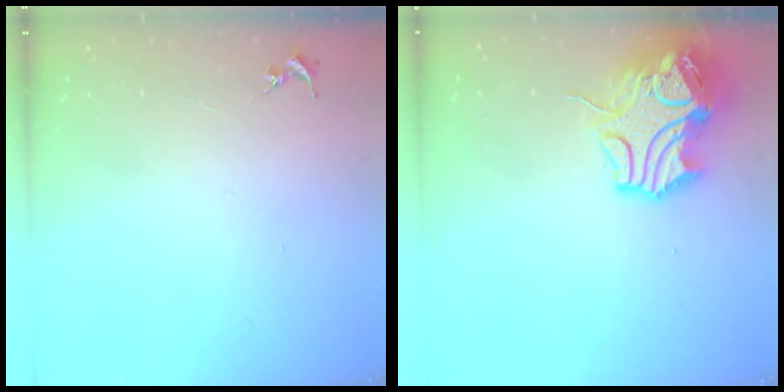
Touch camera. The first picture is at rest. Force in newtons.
{"total": 13.9, "press": 13.8, "slide": 2.1}